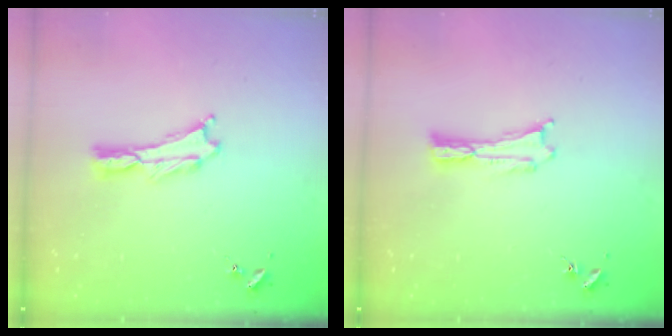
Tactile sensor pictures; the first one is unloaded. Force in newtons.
{"total": 0.0}